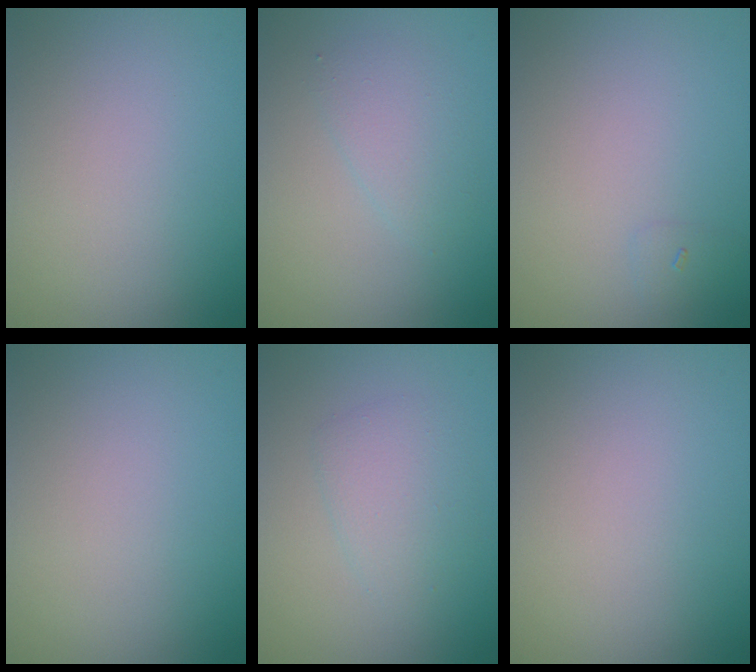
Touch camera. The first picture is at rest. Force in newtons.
{"total": 2.0, "press": 2.0, "slide": 0.1}
{"total": 0.6, "press": 0.6, "slide": 0.1}
{"total": 0.0}
{"total": 2.4, "press": 2.4, "slide": 0.0}
{"total": 0.0}